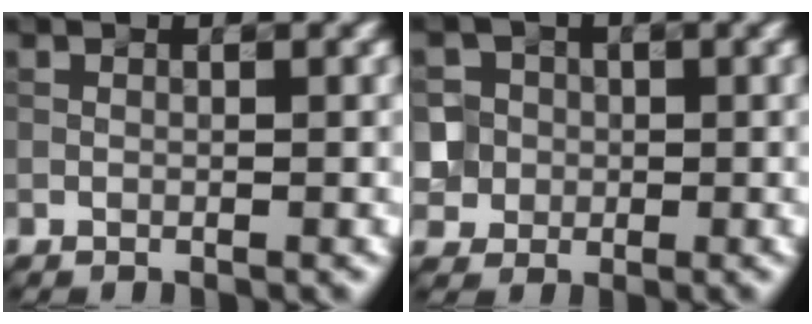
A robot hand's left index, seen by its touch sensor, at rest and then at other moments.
{"total": 5.4, "force": [-0.8, 5.3, 1.2], "torque": [-0.014, 0.018, -0.021]}